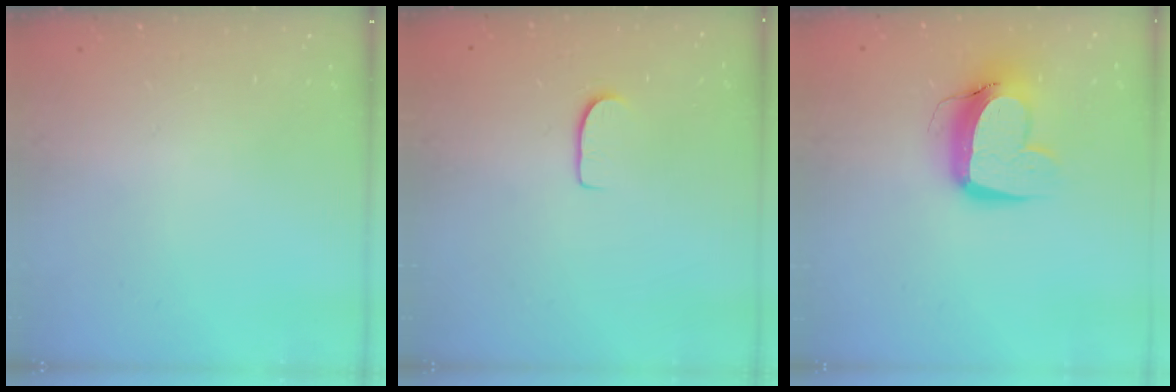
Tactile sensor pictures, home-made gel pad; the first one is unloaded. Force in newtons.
{"total": 6.1, "press": 6.1, "slide": 0.5}
{"total": 13.1, "press": 13.0, "slide": 1.6}